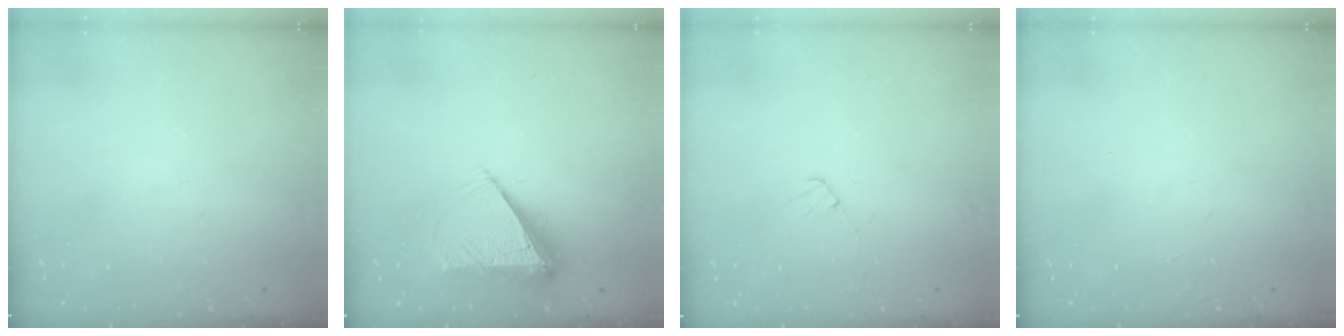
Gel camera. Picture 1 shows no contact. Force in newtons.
{"total": 7.0, "press": 6.9, "slide": 1.1}
{"total": 5.7, "press": 5.7, "slide": 0.6}
{"total": 0.0}